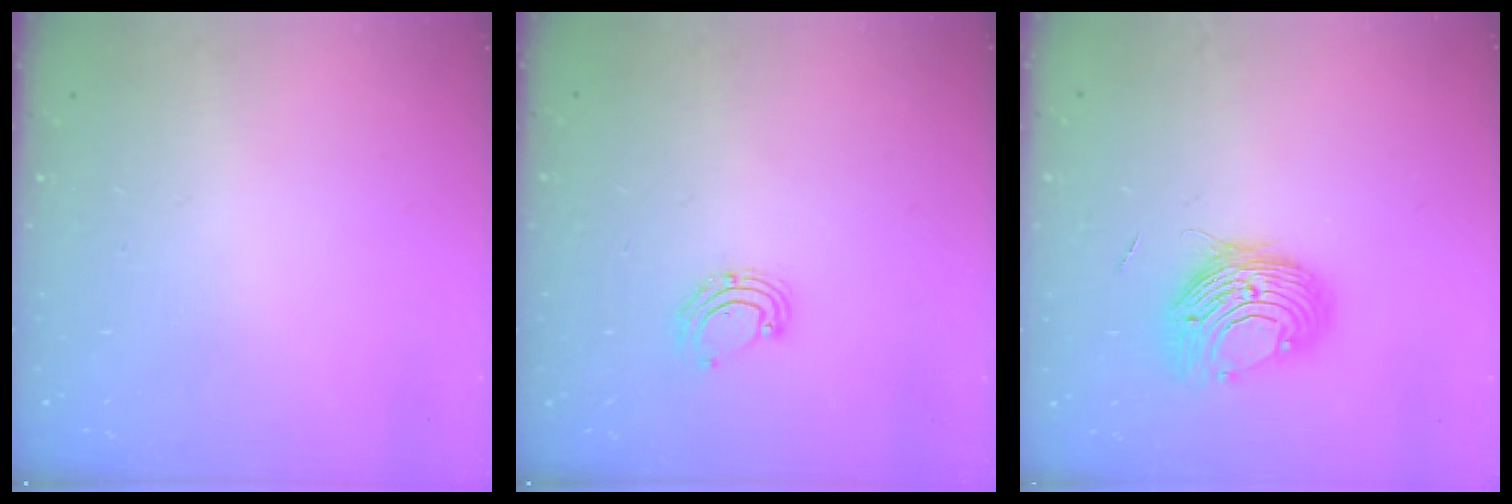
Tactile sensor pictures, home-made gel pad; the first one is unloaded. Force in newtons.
{"total": 5.3, "press": 5.1, "slide": 1.4}
{"total": 11.0, "press": 10.9, "slide": 1.1}